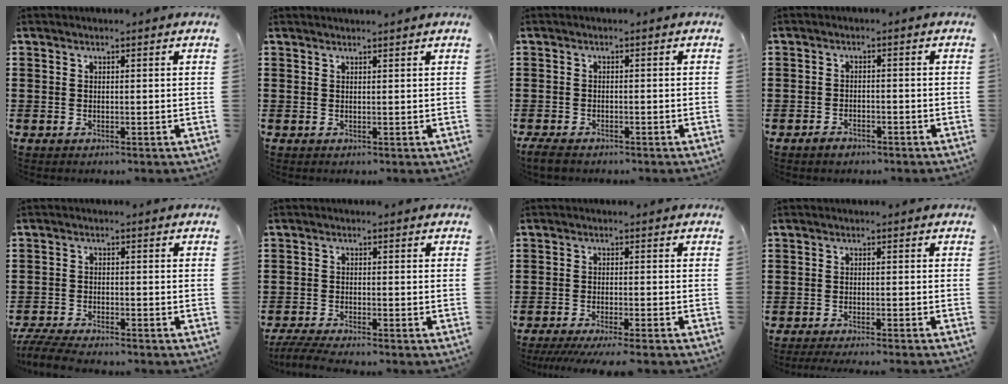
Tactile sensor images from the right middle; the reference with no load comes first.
{"total": 0.8, "force": [0.8, -0.1, 0.1], "torque": [-0.002, -0.003, 0.016]}
{"total": 1.6, "force": [-1.3, 0.5, 0.7], "torque": [-0.021, 0.000, -0.029]}
{"total": 1.5, "force": [-1.3, 0.5, 0.5], "torque": [-0.013, -0.001, -0.027]}
{"total": 4.1, "force": [-3.9, 0.2, 1.3], "torque": [-0.041, -0.010, -0.083]}
{"total": 3.0, "force": [-2.8, 0.0, 1.3], "torque": [-0.035, -0.009, -0.058]}
{"total": 3.1, "force": [-2.7, -0.2, 1.6], "torque": [-0.031, -0.010, -0.053]}
{"total": 1.6, "force": [-1.5, -0.3, 0.6], "torque": [-0.009, -0.001, -0.028]}